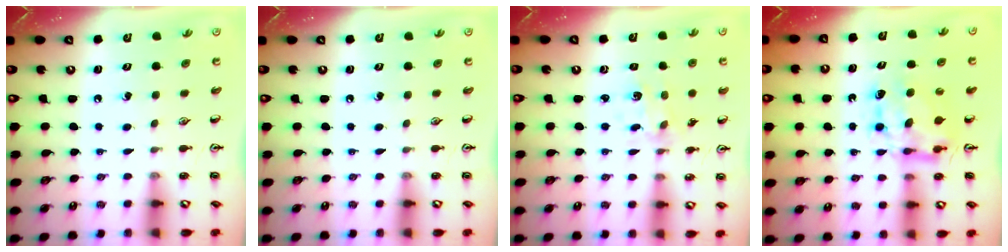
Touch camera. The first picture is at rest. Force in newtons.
{"total": 0.0}
{"total": 1.4, "press": 1.4, "slide": 0.2}
{"total": 8.4, "press": 8.4, "slide": 0.6}